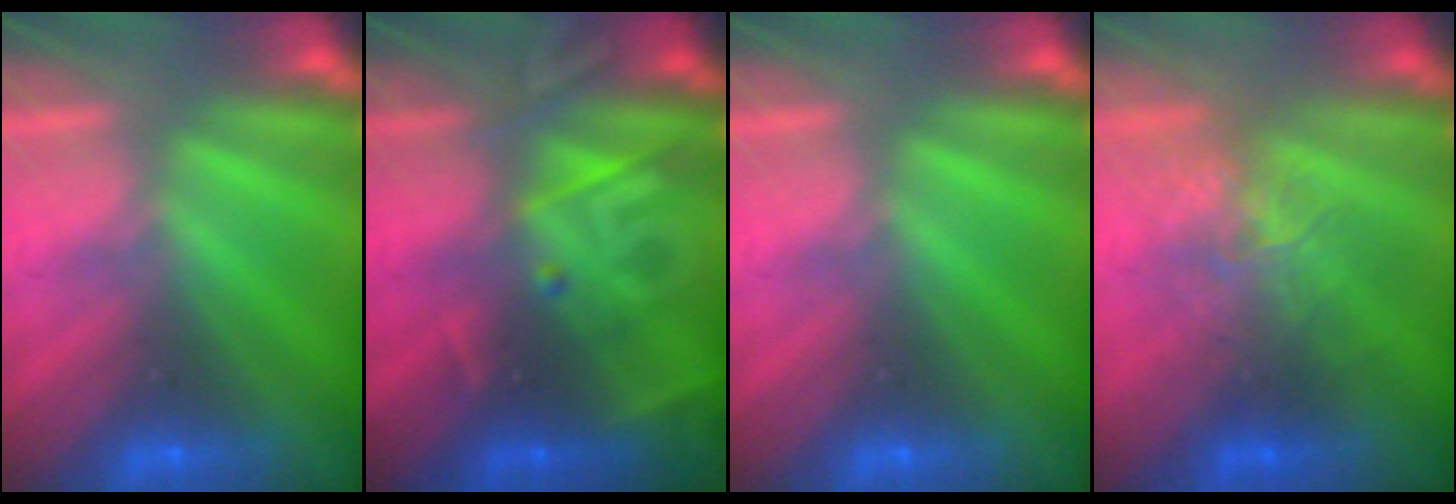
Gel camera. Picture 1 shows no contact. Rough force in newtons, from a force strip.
{"total": 2.8}
{"total": 0.0}
{"total": 2.4}